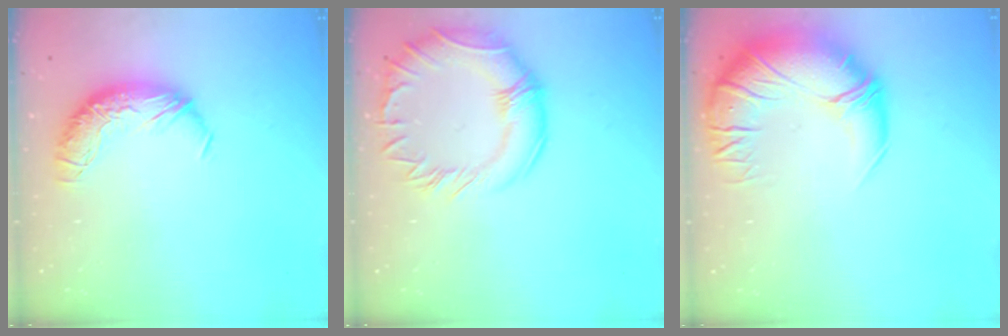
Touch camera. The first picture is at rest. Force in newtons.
{"total": 7.3, "press": 6.9, "slide": 2.5}
{"total": 5.8, "press": 4.5, "slide": 3.6}